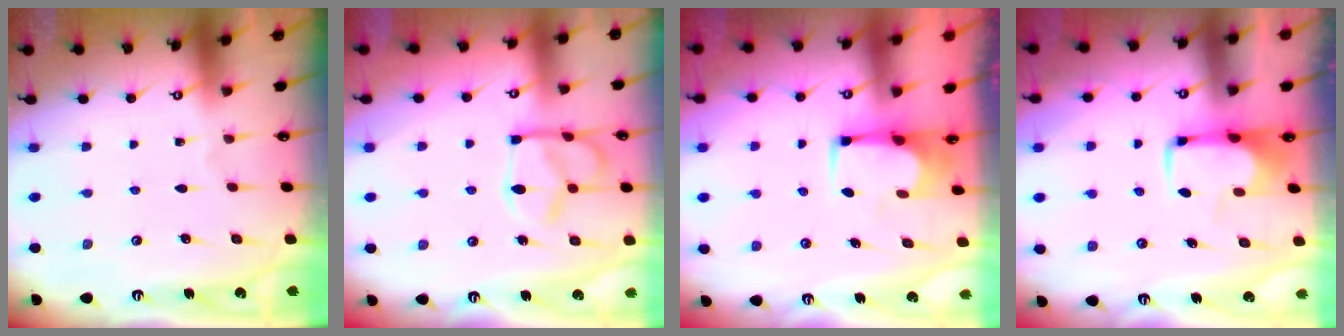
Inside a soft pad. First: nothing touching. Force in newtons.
{"total": 12.5, "press": 12.5, "slide": 0.9}
{"total": 1.7, "press": 1.7, "slide": 0.3}
{"total": 2.0, "press": 1.9, "slide": 0.4}